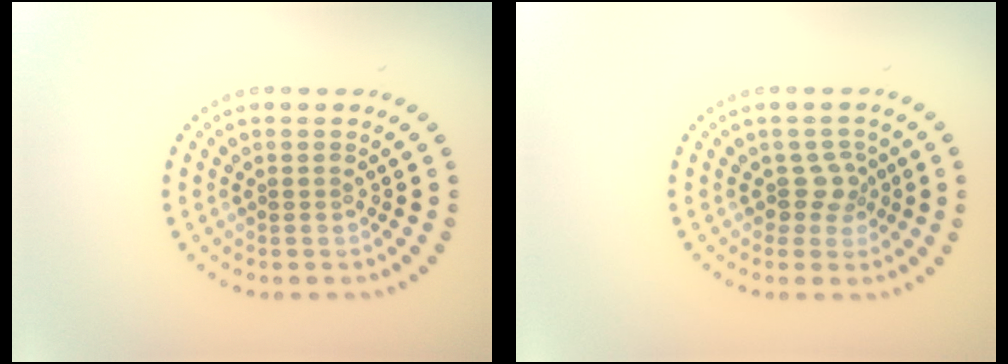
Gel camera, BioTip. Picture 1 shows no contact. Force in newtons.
{"total": 1.9, "press": 1.4, "slide": 1.2}